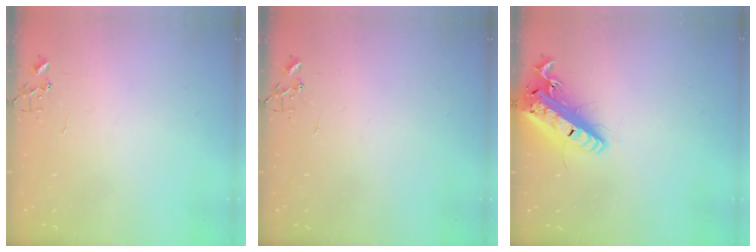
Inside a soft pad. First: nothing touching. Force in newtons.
{"total": 0.0}
{"total": 21.8, "press": 21.4, "slide": 4.2}